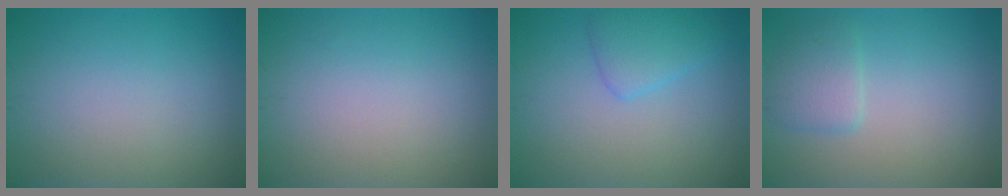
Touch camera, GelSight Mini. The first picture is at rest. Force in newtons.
{"total": 0.0}
{"total": 2.6, "press": 2.6, "slide": 0.1}
{"total": 2.3, "press": 2.3, "slide": 0.2}